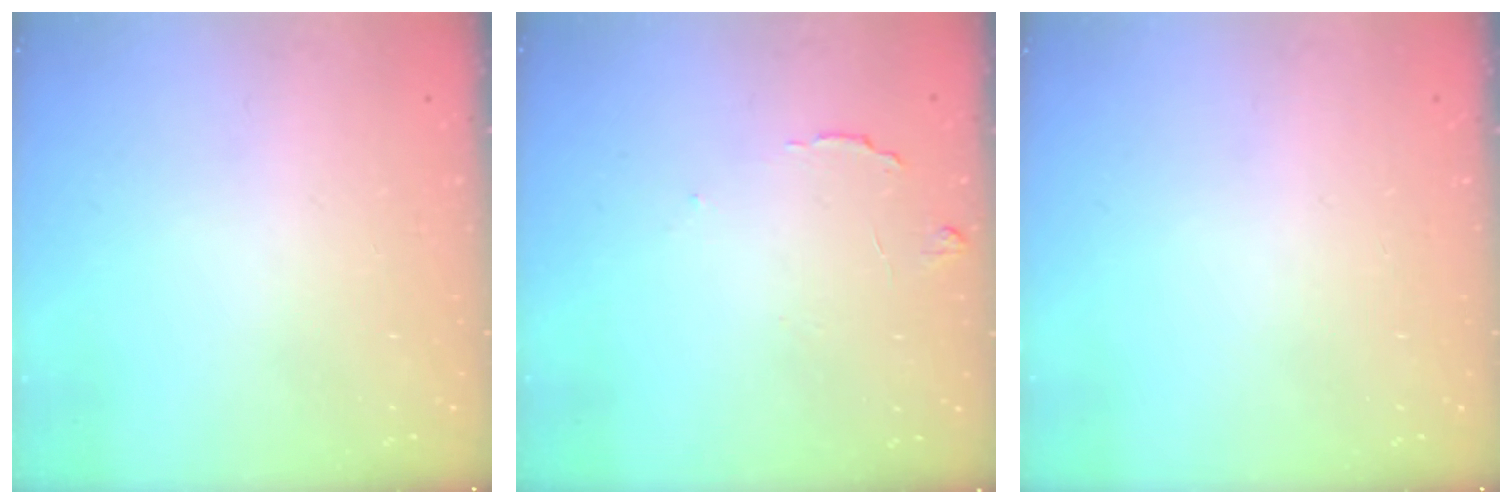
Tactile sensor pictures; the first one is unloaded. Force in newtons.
{"total": 6.7, "press": 6.7, "slide": 0.6}
{"total": 0.0}